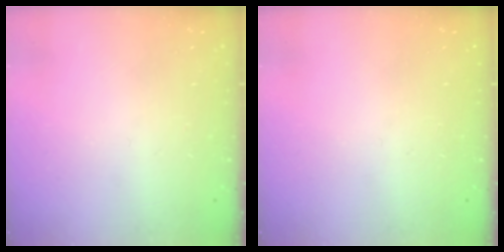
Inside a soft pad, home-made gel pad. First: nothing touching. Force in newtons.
{"total": 0.0}